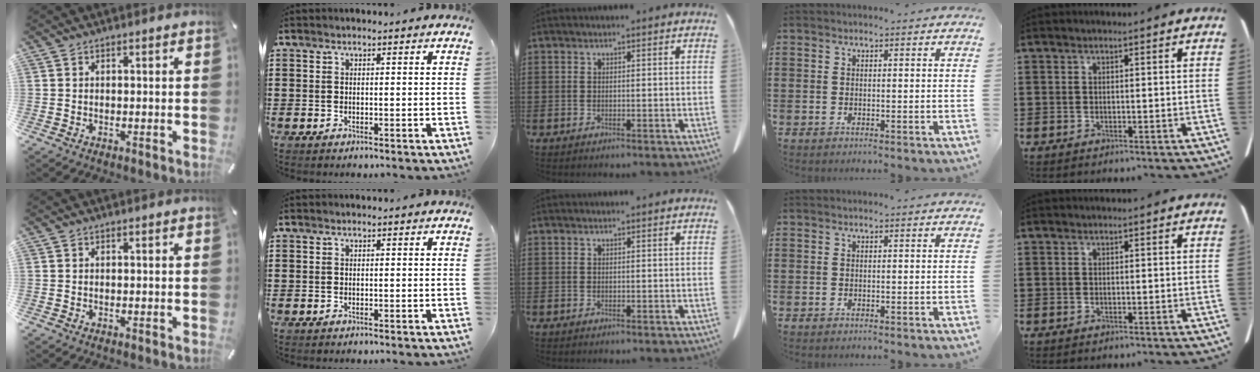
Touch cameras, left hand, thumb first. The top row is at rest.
{}